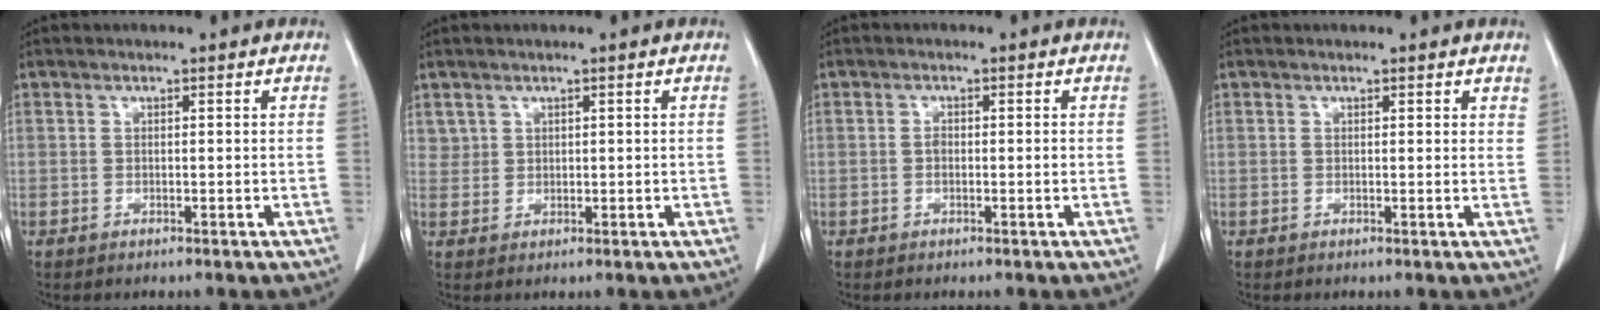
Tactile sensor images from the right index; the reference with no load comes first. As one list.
[{"total": 1.8, "force": [1.1, 1.5, 0.0], "torque": [0.013, 0.005, 0.017]}, {"total": 1.4, "force": [-0.1, 0.6, 1.2], "torque": [-0.021, 0.005, 0.000]}, {"total": 1.3, "force": [1.1, 0.4, 0.6], "torque": [-0.004, -0.001, 0.007]}]